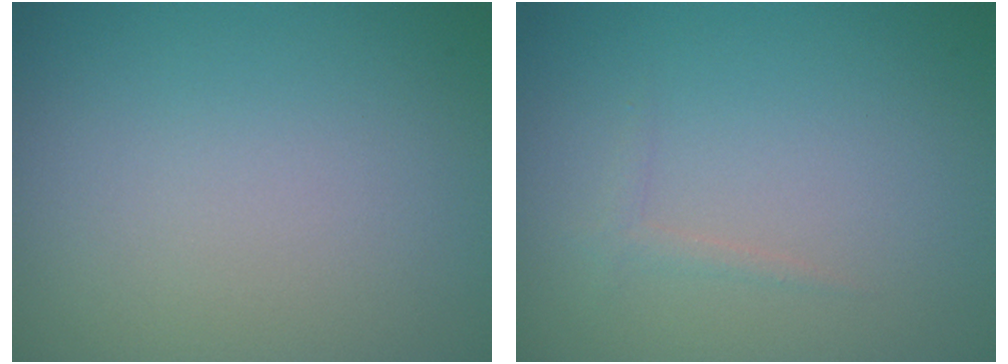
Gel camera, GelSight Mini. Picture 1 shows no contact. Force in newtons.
{"total": 0.6, "press": 0.6, "slide": 0.1}